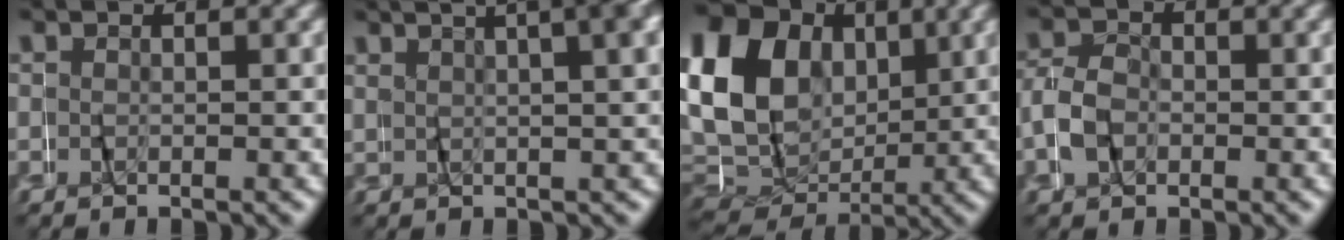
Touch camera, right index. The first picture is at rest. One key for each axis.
{"total": 10.8, "fx": 5.0, "fy": 4.8, "fz": 8.3, "tx": -0.092, "ty": 0.049, "tz": 0.062}
{"total": 15.5, "fx": 3.2, "fy": 12.6, "fz": 8.4, "tx": -0.181, "ty": -0.002, "tz": 0.055}
{"total": 2.8, "fx": -0.8, "fy": 2.5, "fz": 1.1, "tx": -0.026, "ty": 0.010, "tz": -0.022}